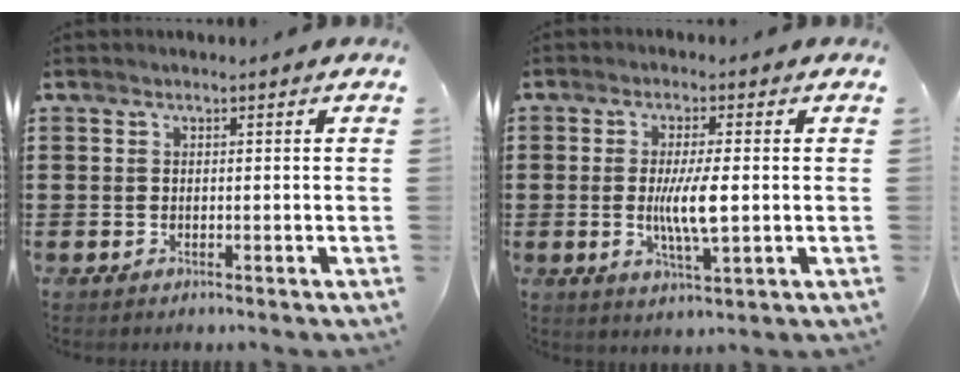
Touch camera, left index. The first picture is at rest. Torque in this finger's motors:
{"motor_torque": [1.41, 0.19, 0.64, 0.16]}